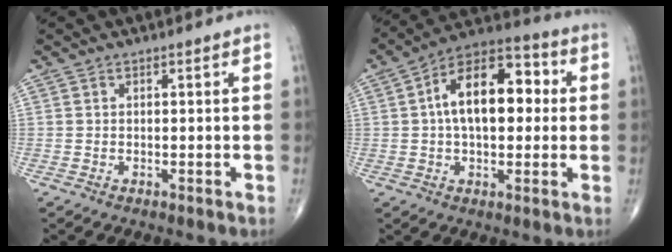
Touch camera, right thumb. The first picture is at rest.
{"total": 16.1, "force": [2.1, 8.9, 13.2], "torque": [-0.194, 0.033, 0.024]}